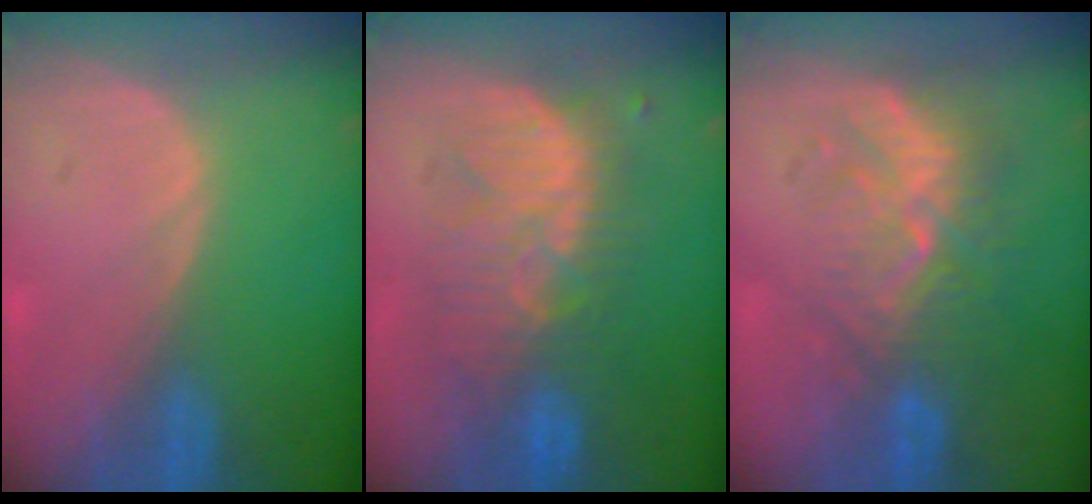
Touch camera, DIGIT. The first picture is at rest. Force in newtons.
{"total": 8.8, "press": 8.8, "slide": 0.2}
{"total": 8.8, "press": 8.5, "slide": 2.4}